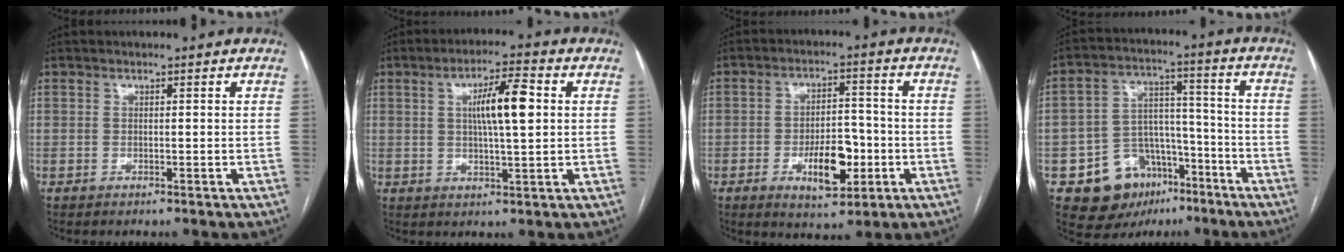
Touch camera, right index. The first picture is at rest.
{"total": 8.2, "force": [1.5, 1.2, 8.0], "torque": [-0.138, 0.010, 0.025]}
{"total": 9.0, "force": [-3.0, 3.8, 7.5], "torque": [-0.123, 0.005, -0.042]}
{"total": 12.8, "force": [-7.2, 9.1, 5.4], "torque": [-0.077, 0.042, -0.103]}